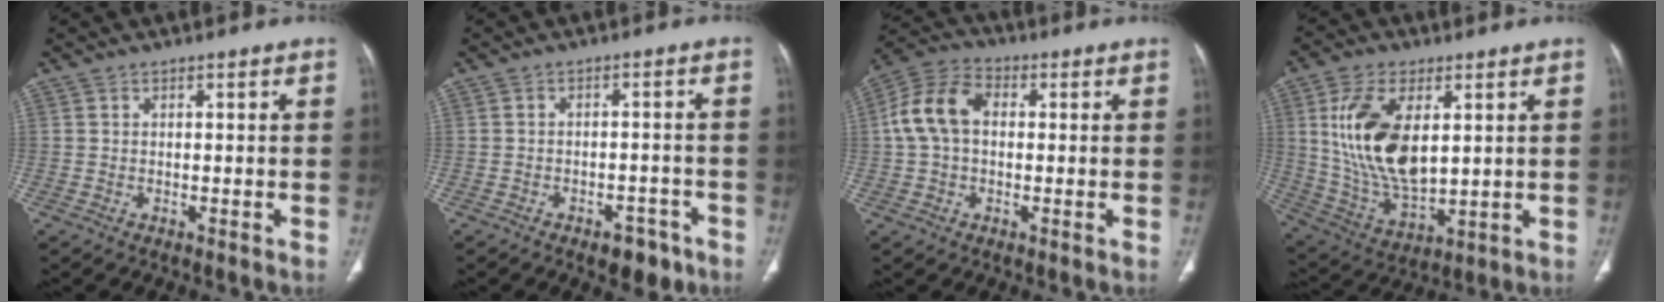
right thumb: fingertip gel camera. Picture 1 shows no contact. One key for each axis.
{"total": 5.6, "fx": -3.6, "fy": 3.0, "fz": 3.1, "tx": -0.024, "ty": 0.023, "tz": -0.045}
{"total": 10.4, "fx": 0.9, "fy": 7.2, "fz": 7.4, "tx": -0.149, "ty": 0.032, "tz": 0.009}
{"total": 17.4, "fx": 4.0, "fy": 9.2, "fz": 14.3, "tx": -0.268, "ty": -0.018, "tz": 0.088}